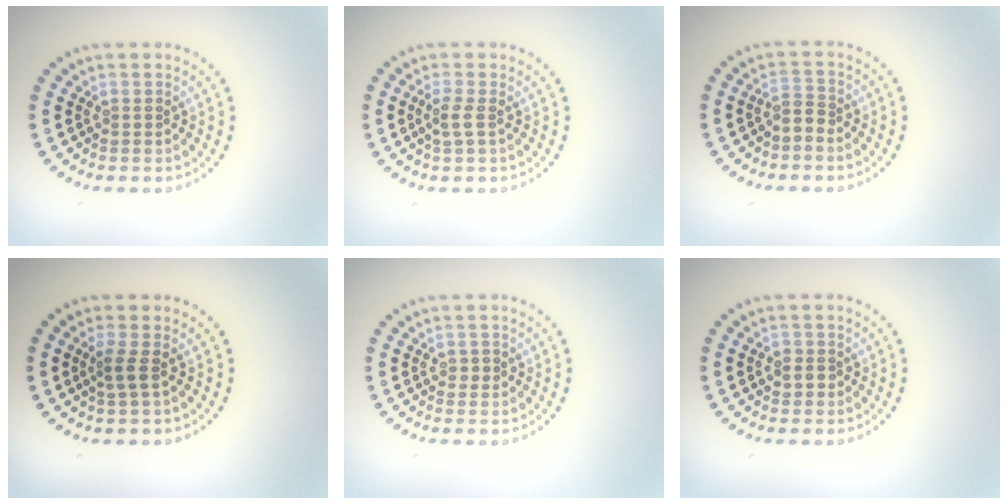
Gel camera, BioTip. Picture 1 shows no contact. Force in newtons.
{"total": 1.5, "press": 1.3, "slide": 0.6}
{"total": 1.6, "press": 1.2, "slide": 1.0}
{"total": 1.6, "press": 1.2, "slide": 1.0}
{"total": 0.9, "press": 0.9, "slide": 0.1}
{"total": 1.3, "press": 1.2, "slide": 0.5}